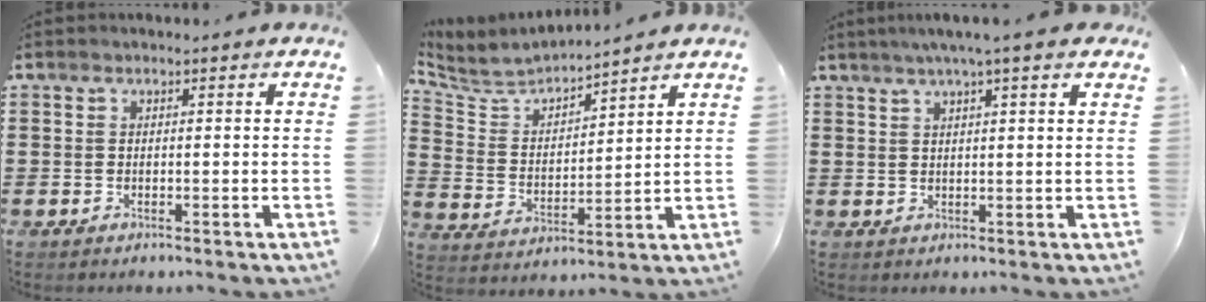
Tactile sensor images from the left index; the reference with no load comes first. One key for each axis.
{"total": 4.7, "fx": 4.5, "fy": 0.9, "fz": 1.0, "tx": -0.049, "ty": -0.031, "tz": 0.071}
{"total": 3.5, "fx": 2.5, "fy": -0.3, "fz": 2.4, "tx": -0.053, "ty": 0.003, "tz": 0.043}